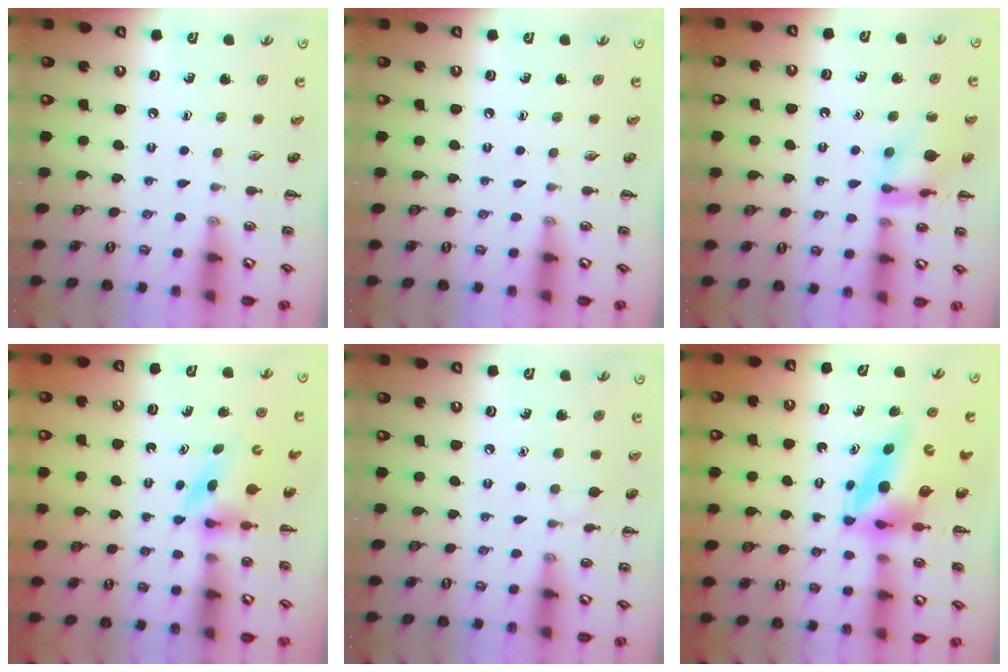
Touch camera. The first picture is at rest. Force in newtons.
{"total": 0.0}
{"total": 12.8, "press": 12.8, "slide": 1.1}
{"total": 3.2, "press": 3.0, "slide": 1.1}
{"total": 5.4, "press": 5.1, "slide": 1.8}
{"total": 6.6, "press": 6.3, "slide": 1.9}